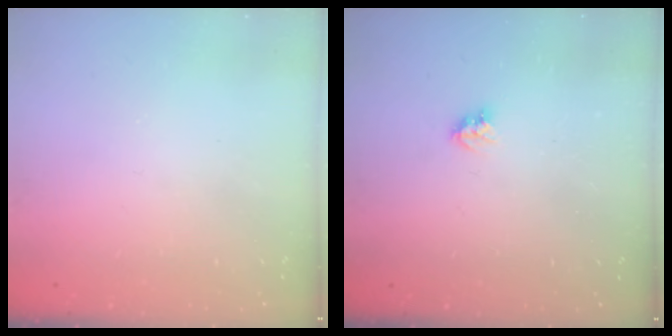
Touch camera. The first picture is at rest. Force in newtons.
{"total": 3.6, "press": 3.6, "slide": 0.5}